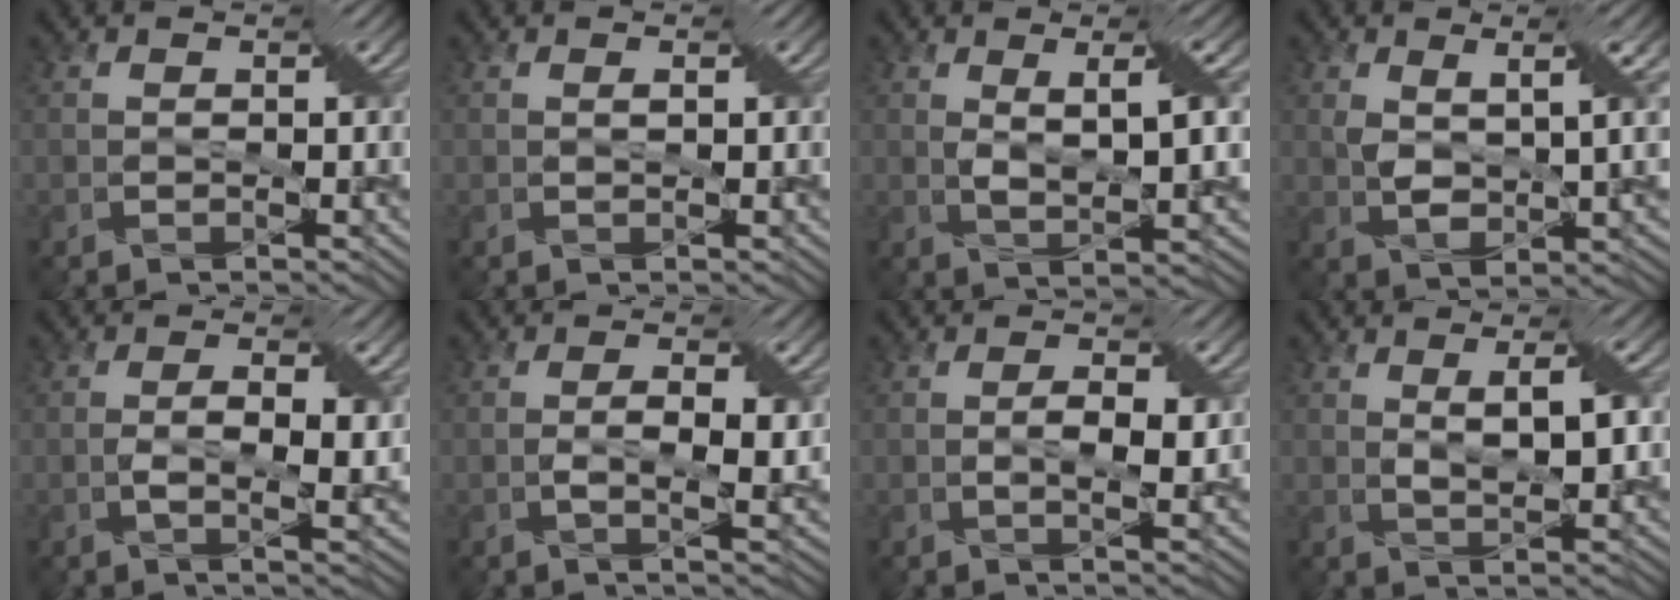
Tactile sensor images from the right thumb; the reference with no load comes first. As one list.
[{"total": 0.5, "force": [0.2, 0.2, 0.4], "torque": [-0.007, 0.000, 0.004]}, {"total": 4.0, "force": [1.6, 0.5, 3.6], "torque": [-0.067, 0.000, 0.032]}, {"total": 4.7, "force": [1.6, 1.6, 4.1], "torque": [-0.078, 0.000, 0.032]}, {"total": 3.7, "force": [0.0, 1.3, 3.5], "torque": [-0.063, -0.005, -0.001]}, {"total": 3.2, "force": [-0.1, 1.0, 3.0], "torque": [-0.055, -0.002, -0.003]}, {"total": 2.2, "force": [0.2, 0.7, 2.0], "torque": [-0.035, -0.001, 0.004]}, {"total": 2.8, "force": [1.3, 0.4, 2.5], "torque": [-0.042, -0.004, 0.027]}]